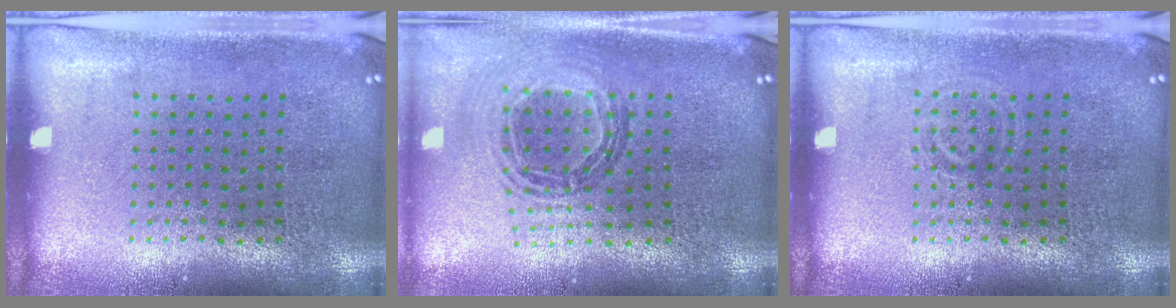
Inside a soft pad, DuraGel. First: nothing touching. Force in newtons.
{"total": 0.9, "press": 0.9, "slide": 0.1}
{"total": 1.0, "press": 0.9, "slide": 0.3}